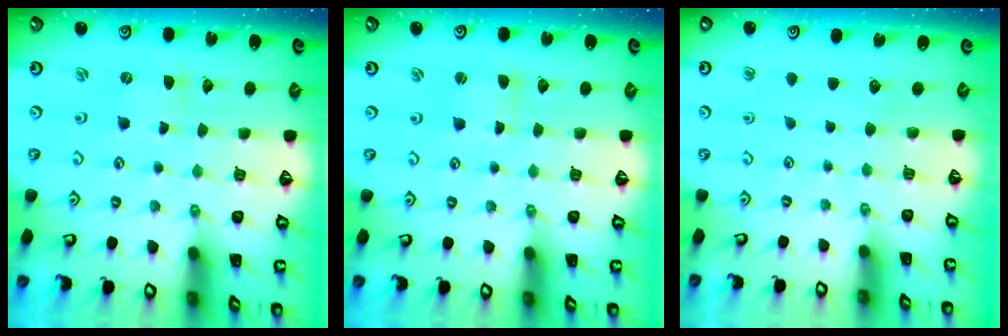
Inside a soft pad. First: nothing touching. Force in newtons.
{"total": 0.8, "press": 0.8, "slide": 0.2}
{"total": 0.0}